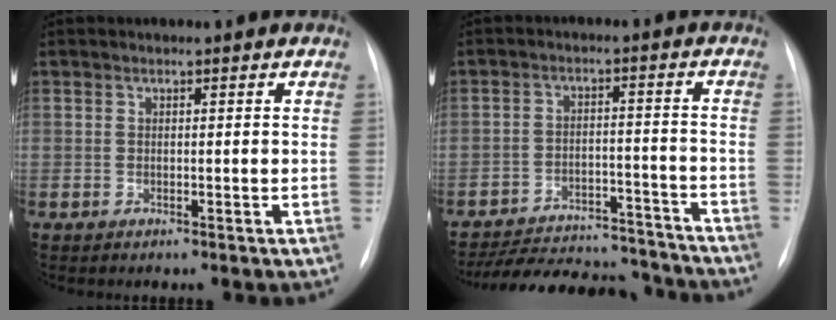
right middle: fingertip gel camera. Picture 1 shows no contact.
{"total": 20.0, "force": [-18.7, 4.6, 5.5], "torque": [-0.102, 0.006, -0.254]}